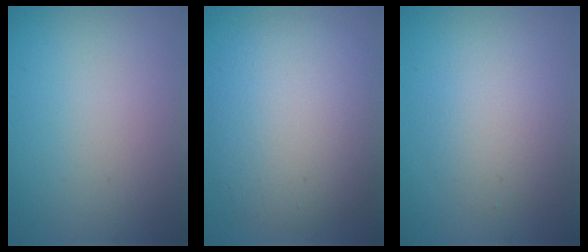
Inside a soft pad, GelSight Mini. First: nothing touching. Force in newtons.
{"total": 8.3, "press": 8.3, "slide": 0.3}
{"total": 2.9, "press": 2.9, "slide": 0.0}